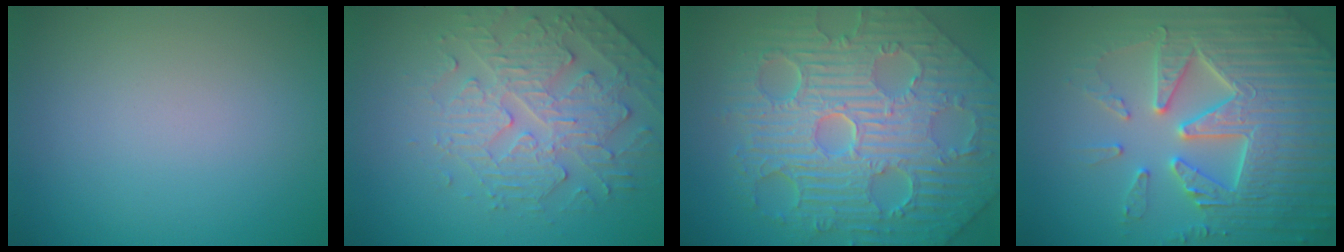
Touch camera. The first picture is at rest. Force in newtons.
{"total": 4.8, "press": 3.8, "slide": 2.8}
{"total": 12.3, "press": 8.2, "slide": 9.2}
{"total": 7.7, "press": 7.5, "slide": 1.6}